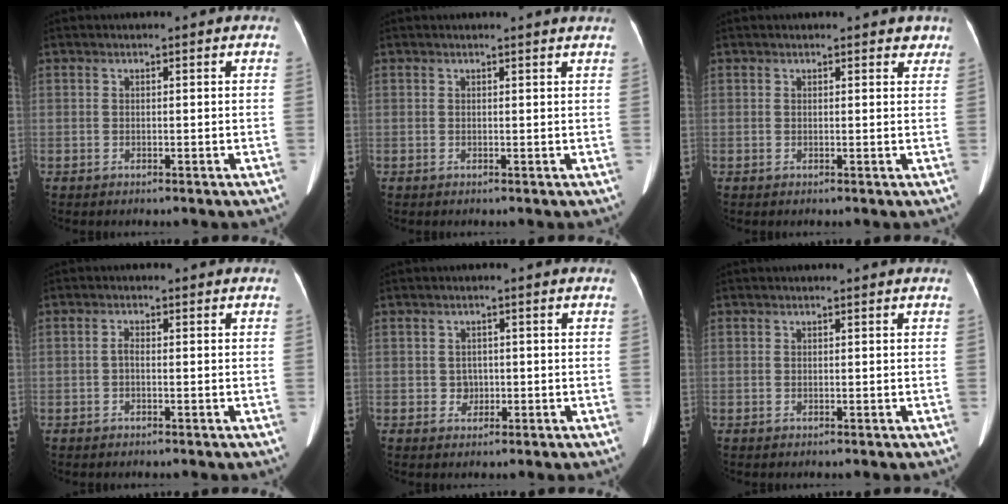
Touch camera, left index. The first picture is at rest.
{"total": 2.2, "force": [2.1, -0.3, 0.5], "torque": [-0.014, -0.003, 0.017]}
{"total": 2.8, "force": [2.4, 1.3, 0.8], "torque": [0.010, -0.001, 0.016]}
{"total": 1.0, "force": [-0.3, 0.3, 0.9], "torque": [-0.017, 0.002, -0.008]}
{"total": 1.7, "force": [-0.5, 1.5, 0.5], "torque": [-0.005, -0.002, -0.002]}
{"total": 0.6, "force": [0.6, 0.0, 0.2], "torque": [-0.007, 0.000, 0.008]}